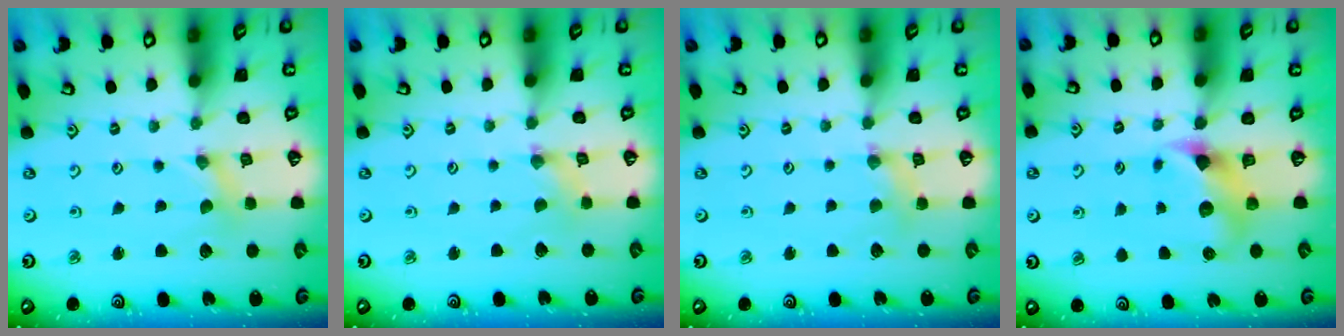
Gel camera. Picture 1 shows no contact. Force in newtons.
{"total": 0.0}
{"total": 2.7, "press": 2.7, "slide": 0.3}
{"total": 8.1, "press": 8.1, "slide": 0.7}